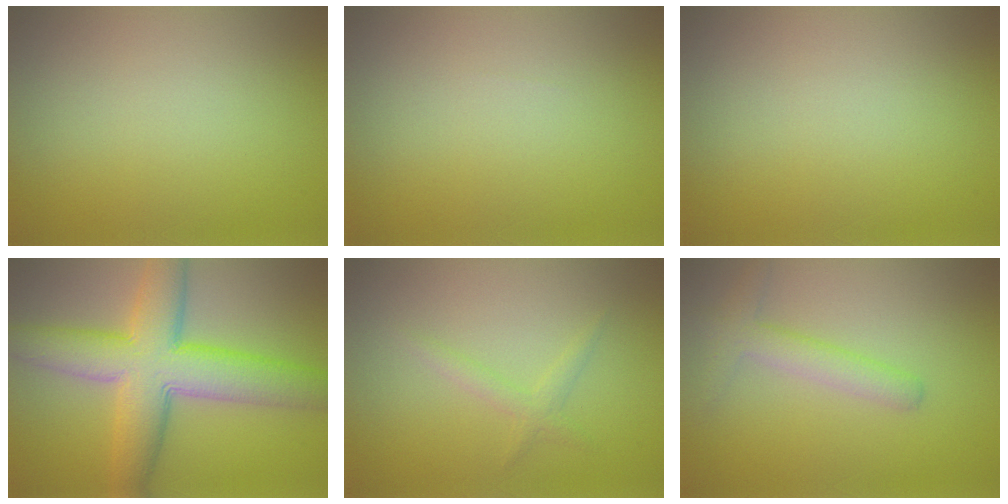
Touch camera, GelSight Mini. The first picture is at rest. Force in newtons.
{"total": 0.0}
{"total": 0.0}
{"total": 9.8, "press": 9.8, "slide": 0.3}
{"total": 1.3, "press": 1.3, "slide": 0.0}
{"total": 2.7, "press": 2.7, "slide": 0.1}